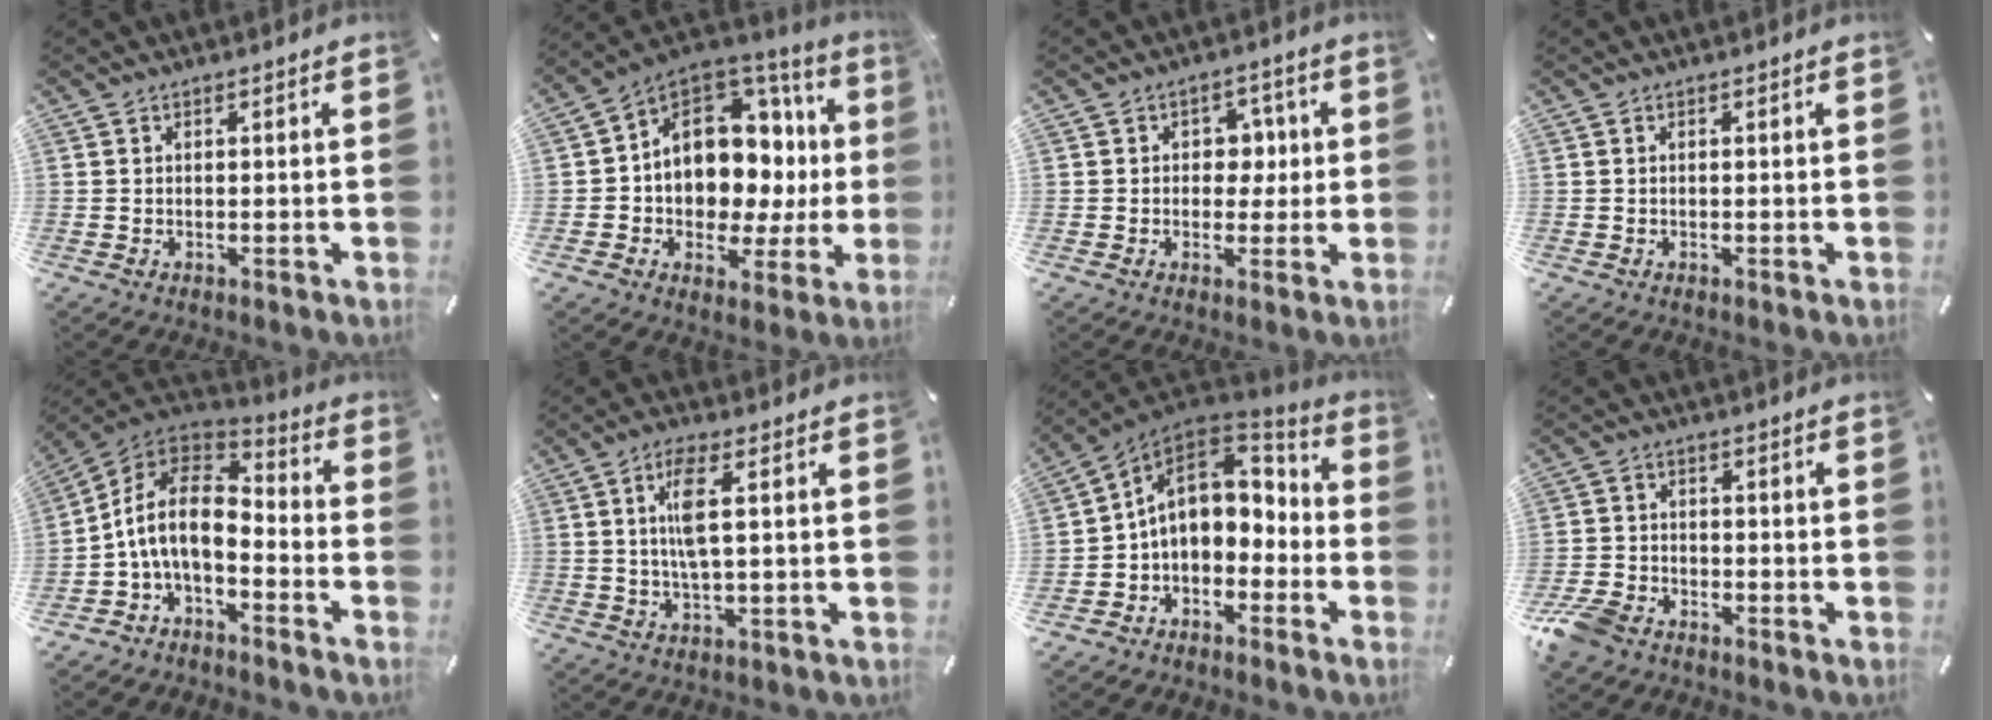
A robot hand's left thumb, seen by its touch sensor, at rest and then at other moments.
{"total": 13.3, "force": [2.7, 10.6, 7.5], "torque": [-0.108, -0.040, 0.052]}
{"total": 6.5, "force": [0.6, 5.5, 3.5], "torque": [-0.046, 0.005, 0.005]}
{"total": 0.0}
{"total": 12.3, "force": [-2.7, 6.9, 9.7], "torque": [-0.207, 0.008, -0.052]}
{"total": 6.8, "force": [1.2, 1.7, 6.4], "torque": [-0.141, -0.001, 0.014]}
{"total": 12.6, "force": [1.2, 9.4, 8.3], "torque": [-0.124, -0.002, 0.024]}
{"total": 6.6, "force": [-4.9, 3.7, 2.5], "torque": [-0.063, 0.018, -0.098]}